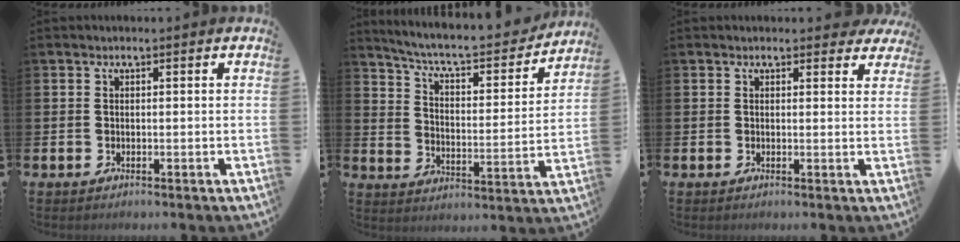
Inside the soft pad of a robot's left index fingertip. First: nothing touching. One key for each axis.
{"total": 7.5, "fx": 6.8, "fy": 1.5, "fz": 2.7, "tx": -0.075, "ty": -0.053, "tz": 0.110}
{"total": 1.5, "fx": 1.3, "fy": 0.7, "fz": 0.1, "tx": 0.009, "ty": 0.000, "tz": 0.021}